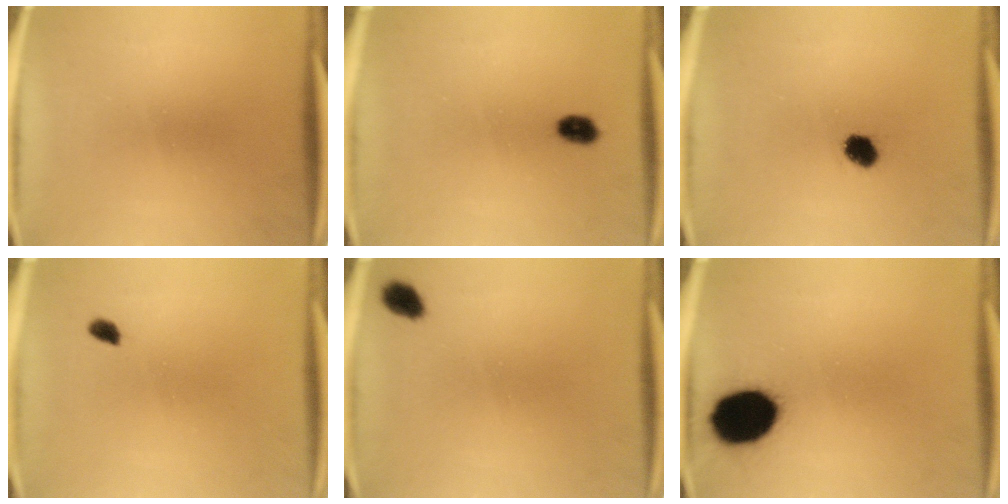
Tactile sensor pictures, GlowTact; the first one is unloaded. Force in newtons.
{"total": 2.8}
{"total": 2.6}
{"total": 1.5}
{"total": 3.0}
{"total": 16.1}